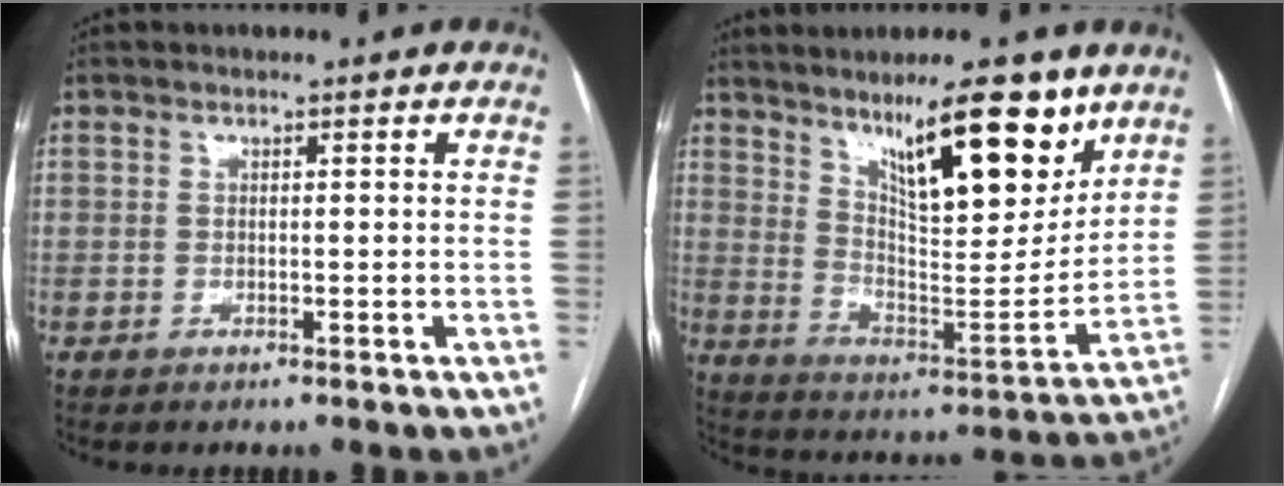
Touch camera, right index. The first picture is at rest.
{"total": 17.5, "force": [11.4, 3.5, 12.8], "torque": [-0.195, -0.017, 0.193]}